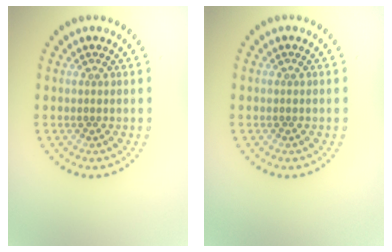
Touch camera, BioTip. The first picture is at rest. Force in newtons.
{"total": 0.0}